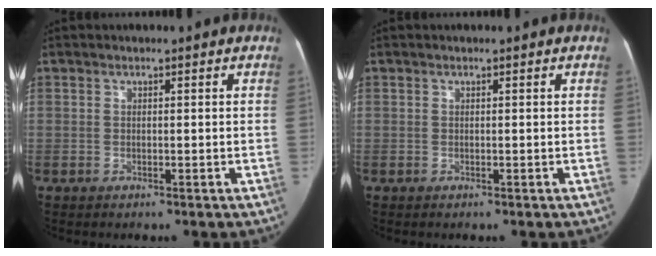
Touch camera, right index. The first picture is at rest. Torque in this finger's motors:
{"motor_torque": [0.00, 0.00, 0.00, 0.00]}